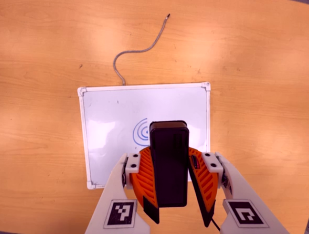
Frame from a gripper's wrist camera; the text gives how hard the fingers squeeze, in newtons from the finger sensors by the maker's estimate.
{"total": 8.6, "left": 8.9, "right": 8.4}